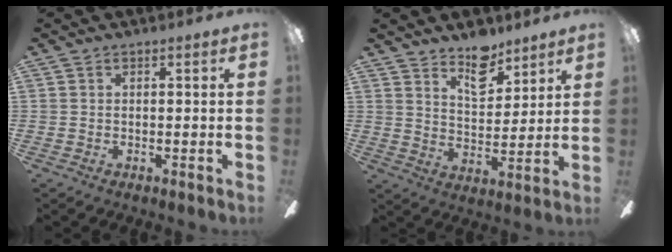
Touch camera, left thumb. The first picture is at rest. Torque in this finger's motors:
{"motor_torque": [-0.14, -0.11, -0.10, 0.00, 0.09]}